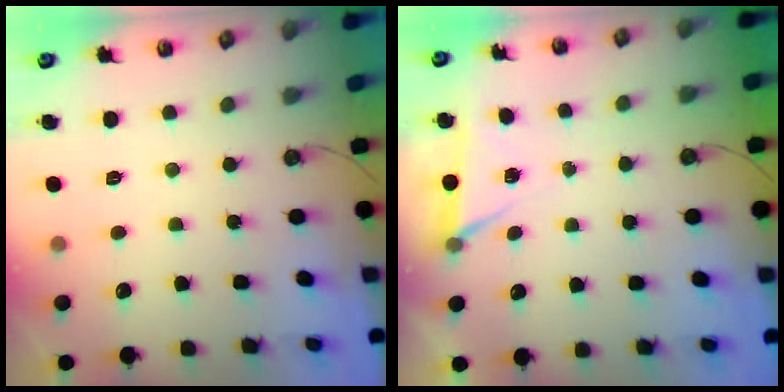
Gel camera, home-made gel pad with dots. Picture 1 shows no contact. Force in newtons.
{"total": 5.0, "press": 2.1, "slide": 4.5}